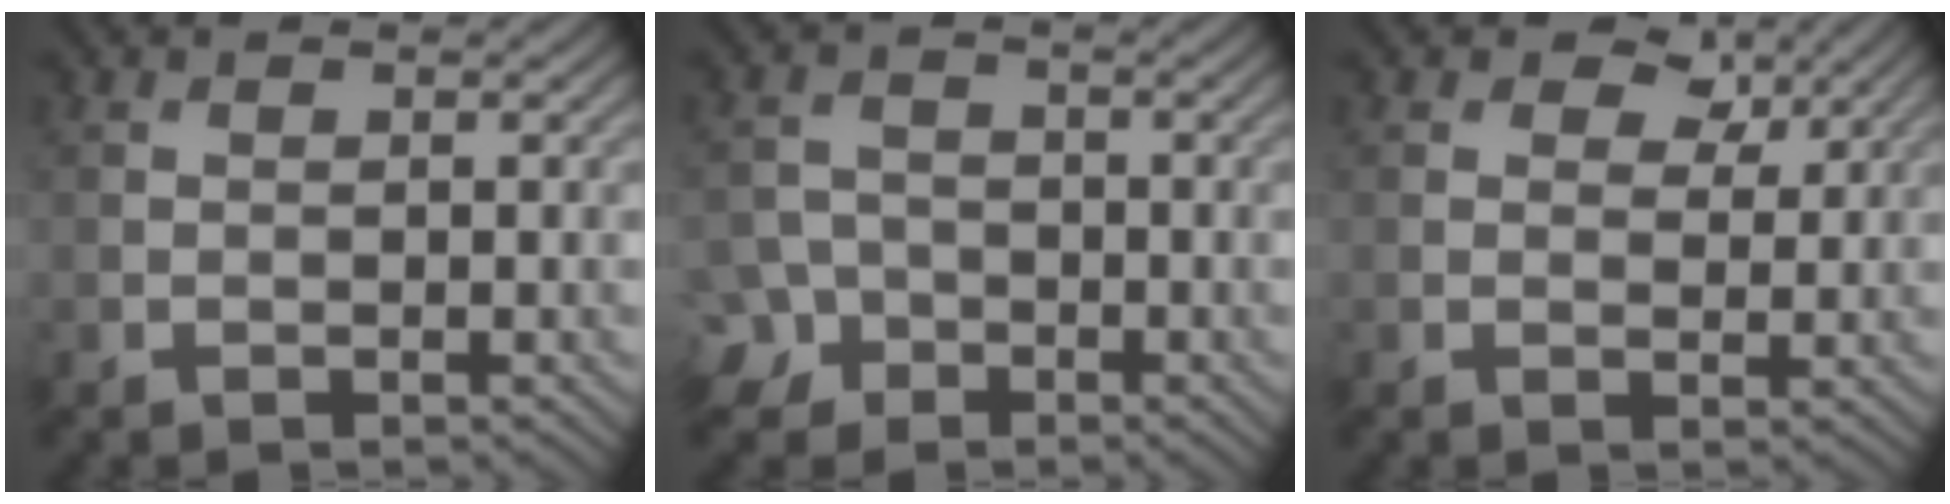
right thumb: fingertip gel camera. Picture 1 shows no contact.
{"total": 4.4, "force": [-2.6, 3.3, 1.3], "torque": [-0.022, -0.002, -0.057]}
{"total": 3.9, "force": [2.3, 2.3, 2.1], "torque": [-0.031, -0.002, 0.032]}